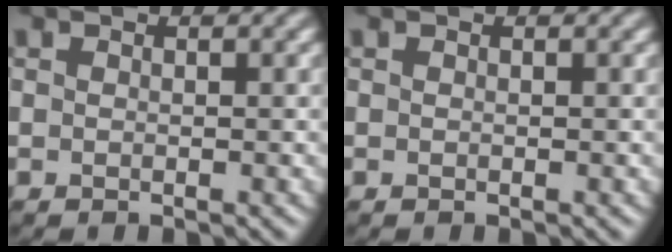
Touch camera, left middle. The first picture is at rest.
{"total": 0.0}